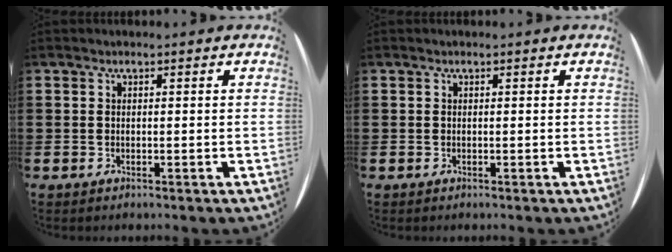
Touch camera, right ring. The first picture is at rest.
{"total": 0.0}